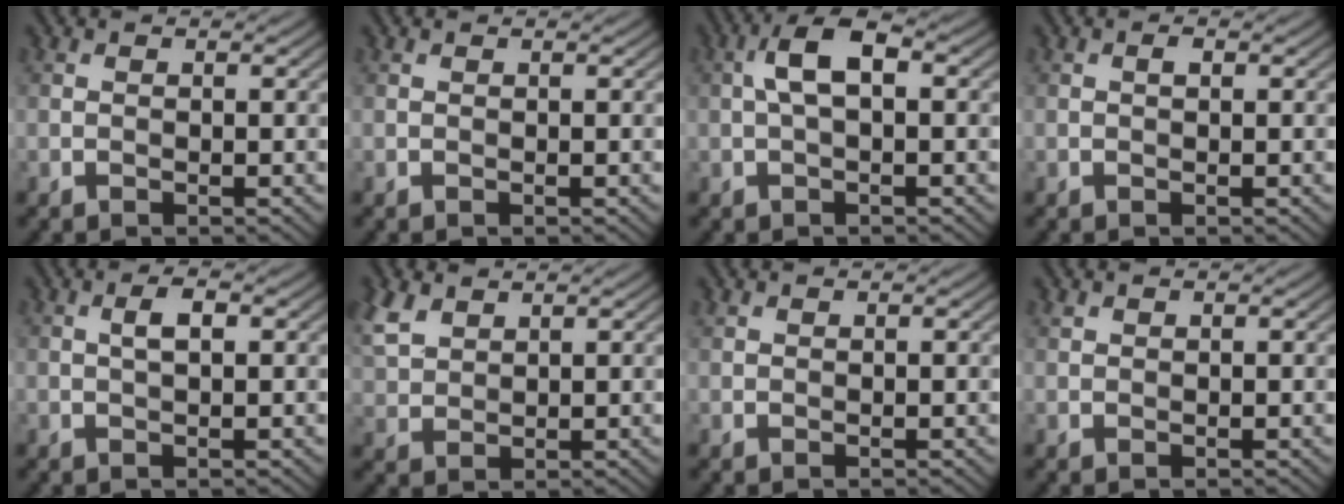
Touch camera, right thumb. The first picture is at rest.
{"total": 0.0}
{"total": 4.6, "force": [0.5, 1.8, 4.2], "torque": [-0.088, 0.018, 0.004]}
{"total": 0.7, "force": [0.2, 0.3, 0.5], "torque": [-0.009, 0.002, 0.002]}
{"total": 2.0, "force": [0.5, 0.6, 1.8], "torque": [-0.037, 0.005, 0.007]}
{"total": 5.5, "force": [3.3, 3.0, 3.2], "torque": [-0.094, 0.011, 0.073]}
{"total": 0.6, "force": [0.5, 0.2, 0.2], "torque": [-0.007, 0.001, 0.012]}
{"total": 0.6, "force": [0.5, 0.3, 0.1], "torque": [-0.004, 0.001, 0.013]}